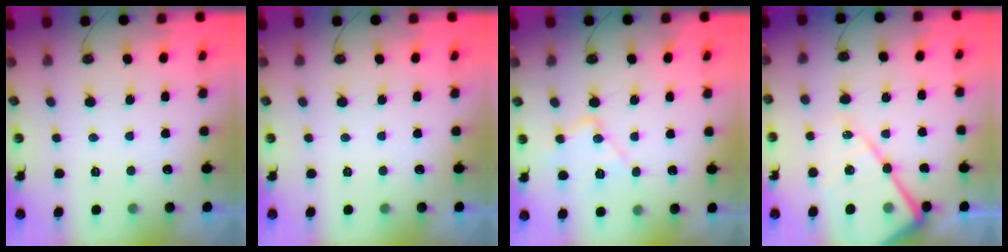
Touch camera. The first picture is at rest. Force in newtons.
{"total": 0.0}
{"total": 12.2, "press": 12.2, "slide": 0.8}
{"total": 18.2, "press": 18.1, "slide": 1.5}